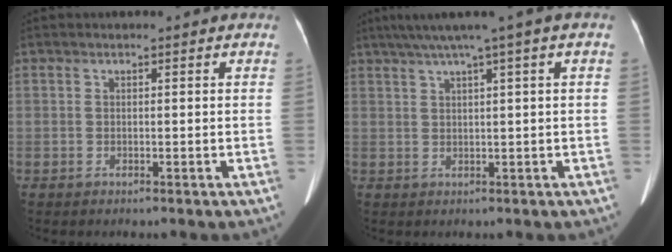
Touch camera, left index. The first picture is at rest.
{"total": 6.8, "force": [4.0, -1.1, 5.3], "torque": [-0.083, 0.032, 0.064]}